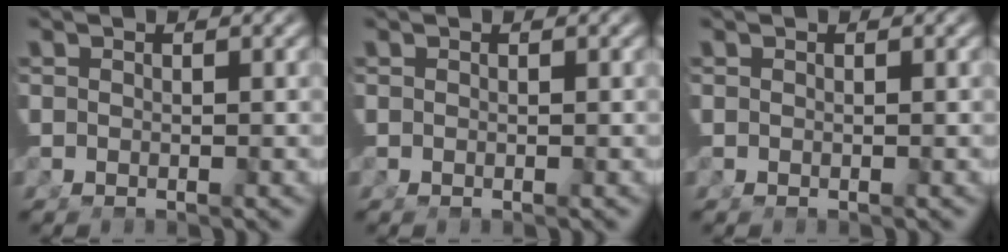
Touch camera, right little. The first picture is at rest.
{"total": 0.0}
{"total": 0.0}